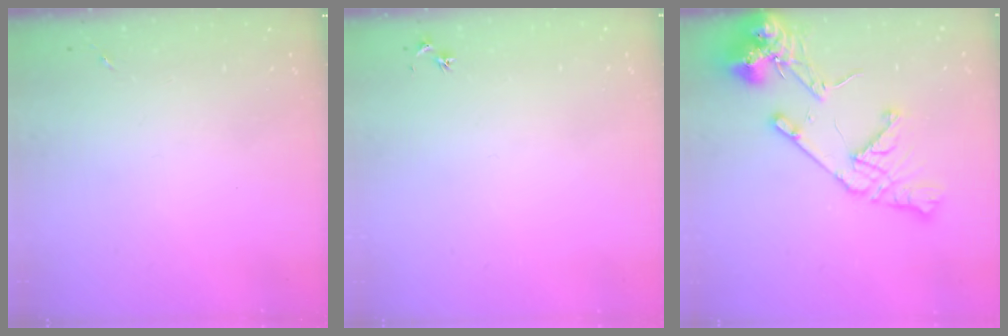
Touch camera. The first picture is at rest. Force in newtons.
{"total": 2.5, "press": 2.5, "slide": 0.3}
{"total": 16.2, "press": 16.0, "slide": 2.5}